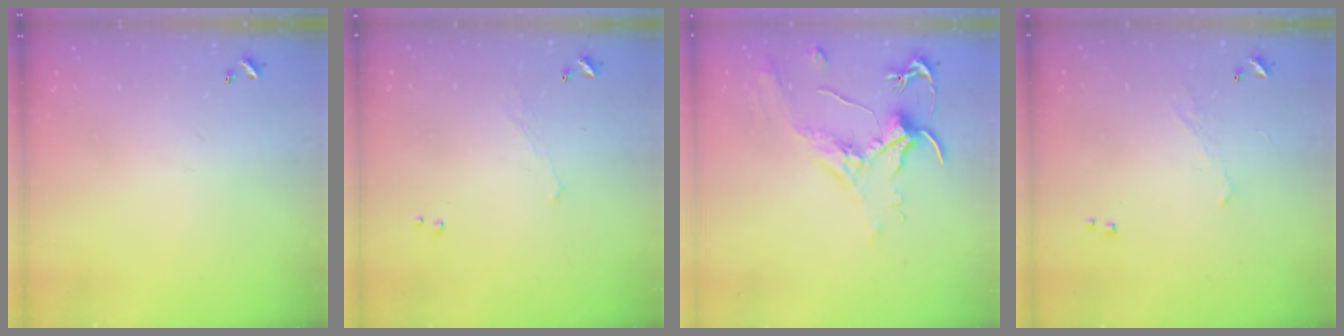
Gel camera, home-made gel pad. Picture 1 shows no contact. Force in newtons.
{"total": 1.1, "press": 1.0, "slide": 0.6}
{"total": 2.0, "press": 1.8, "slide": 0.8}
{"total": 0.9, "press": 0.7, "slide": 0.5}